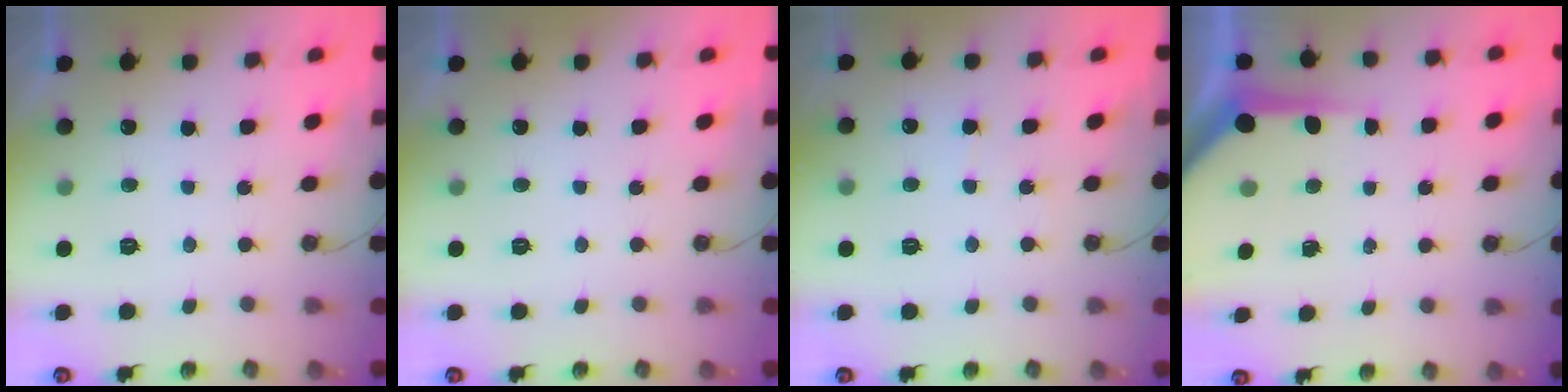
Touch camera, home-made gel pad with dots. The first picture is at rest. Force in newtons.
{"total": 0.0}
{"total": 5.9, "press": 5.9, "slide": 0.9}
{"total": 6.4, "press": 6.4, "slide": 0.5}